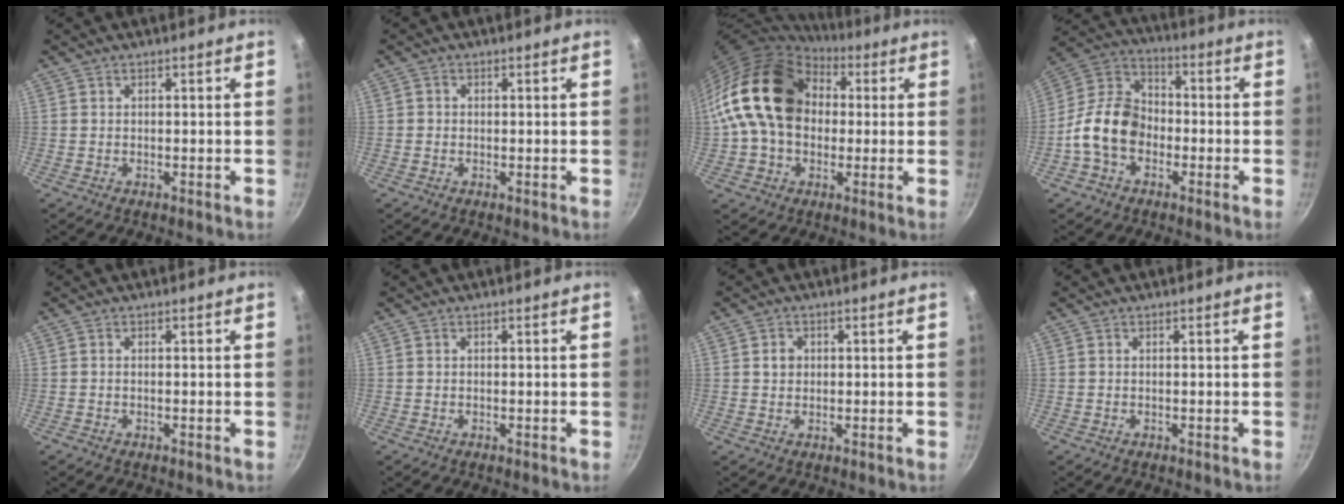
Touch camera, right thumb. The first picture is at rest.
{"total": 0.9, "force": [-0.1, 0.9, 0.3], "torque": [-0.004, 0.003, -0.004]}
{"total": 20.6, "force": [3.1, 15.3, 13.4], "torque": [-0.216, 0.035, 0.046]}
{"total": 12.9, "force": [-3.5, 9.4, 8.1], "torque": [-0.116, 0.042, -0.085]}
{"total": 0.0}
{"total": 0.0}
{"total": 2.3, "force": [0.4, 2.0, 1.0], "torque": [-0.008, 0.004, 0.004]}
{"total": 0.0}